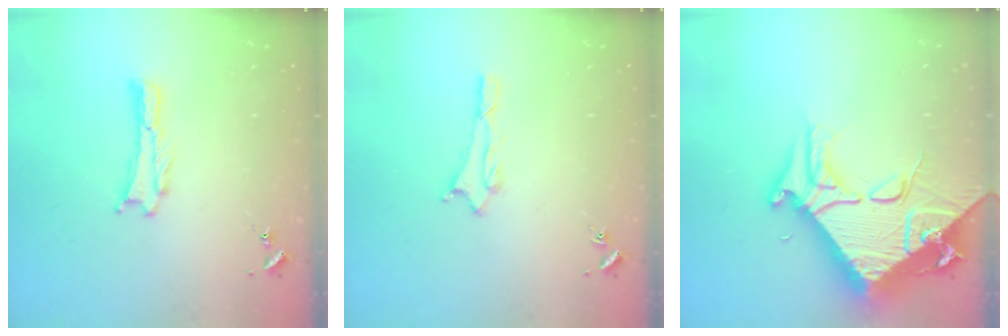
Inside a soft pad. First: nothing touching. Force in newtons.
{"total": 1.0, "press": 1.0, "slide": 0.1}
{"total": 14.8, "press": 14.7, "slide": 1.5}